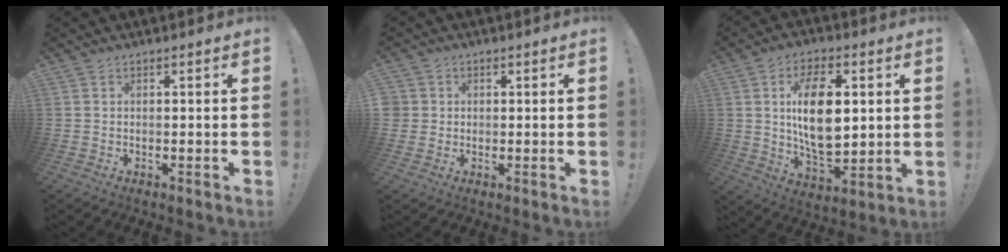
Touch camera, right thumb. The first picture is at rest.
{"total": 3.1, "force": [0.4, 3.1, 0.2], "torque": [0.008, 0.000, 0.007]}
{"total": 16.6, "force": [2.8, 9.0, 13.7], "torque": [-0.243, -0.004, 0.042]}